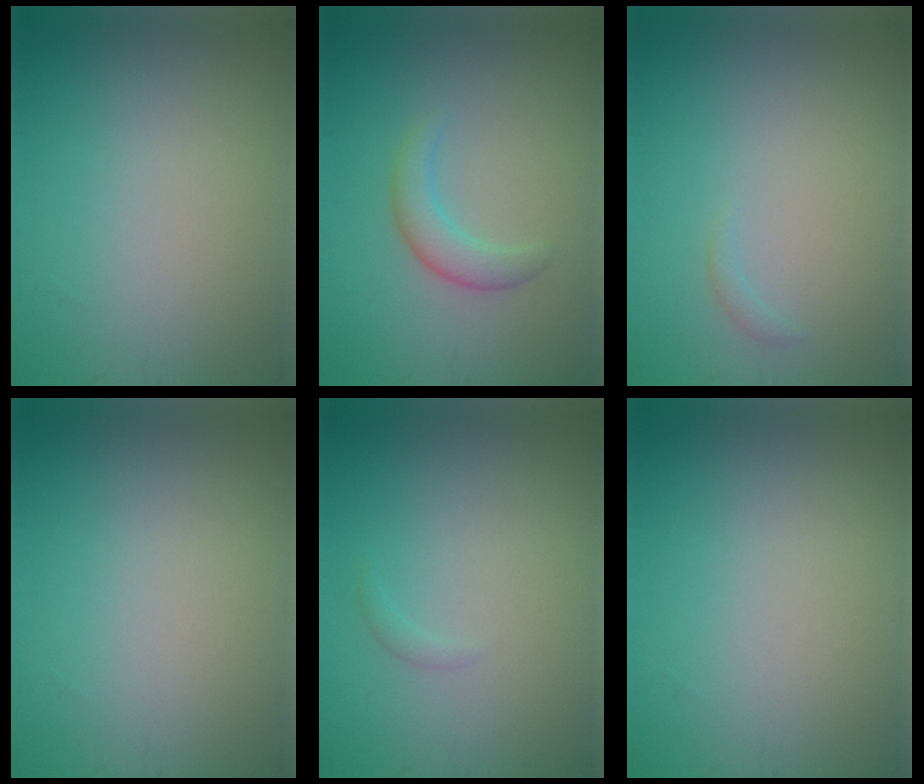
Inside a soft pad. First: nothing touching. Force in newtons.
{"total": 2.4, "press": 2.4, "slide": 0.1}
{"total": 0.6, "press": 0.6, "slide": 0.1}
{"total": 0.0}
{"total": 0.6, "press": 0.6, "slide": 0.0}
{"total": 0.0}